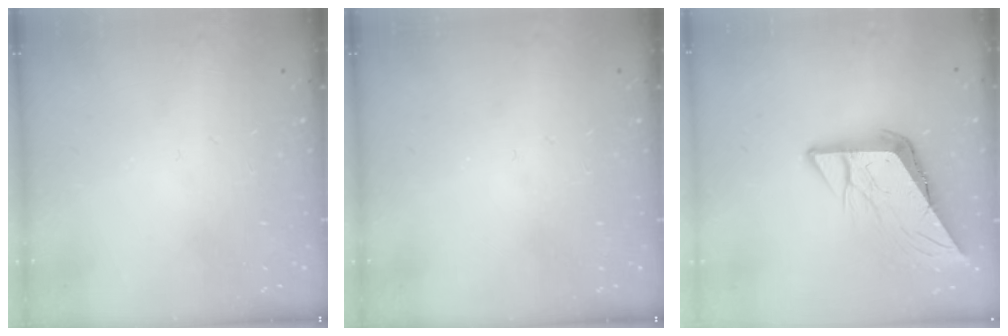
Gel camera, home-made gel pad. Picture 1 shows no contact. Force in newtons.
{"total": 0.0}
{"total": 9.0, "press": 8.9, "slide": 1.0}